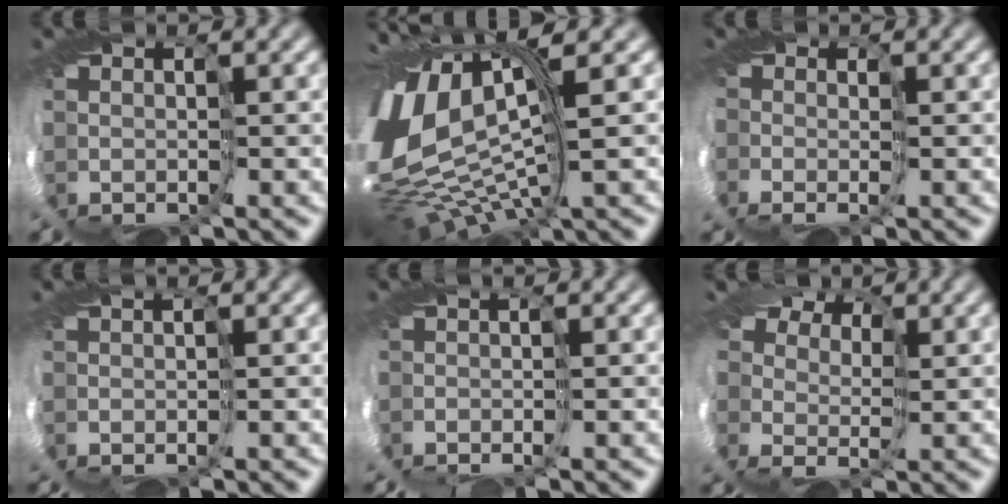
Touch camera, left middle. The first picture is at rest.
{"total": 13.7, "force": [1.1, 7.0, 11.7], "torque": [-0.274, -0.009, 0.026]}
{"total": 3.4, "force": [-0.3, 2.4, 2.4], "torque": [-0.036, 0.000, -0.011]}
{"total": 1.1, "force": [-0.6, -0.3, 0.8], "torque": [-0.006, -0.001, -0.015]}
{"total": 2.6, "force": [-2.2, 0.2, 1.2], "torque": [-0.018, -0.006, -0.043]}
{"total": 5.8, "force": [2.9, 4.0, 3.0], "torque": [-0.050, 0.016, 0.024]}